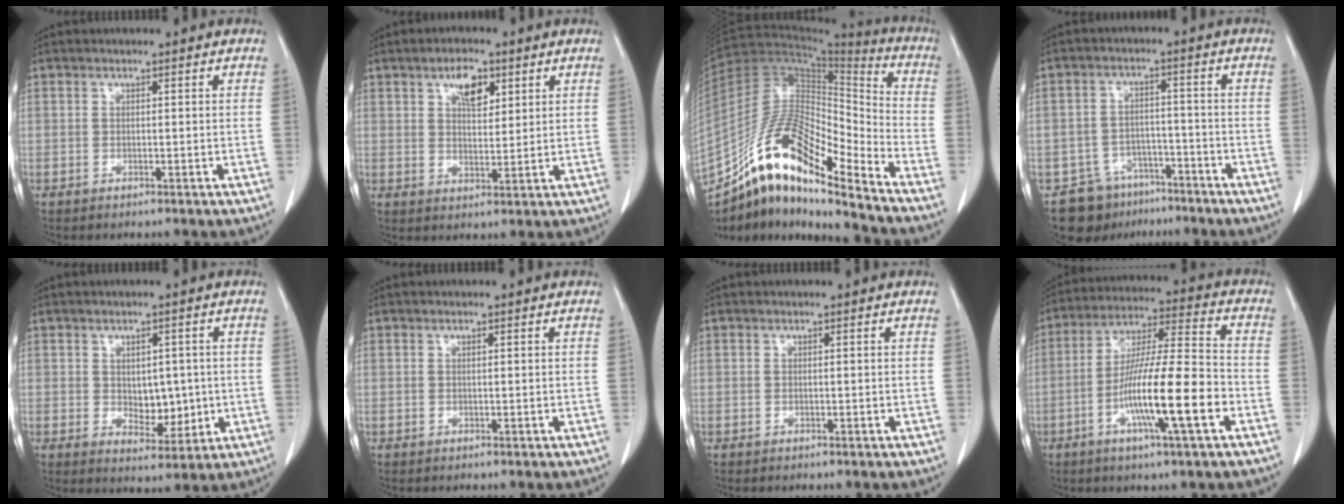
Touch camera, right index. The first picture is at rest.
{"total": 5.4, "force": [2.8, 2.5, 3.9], "torque": [-0.068, 0.004, 0.048]}
{"total": 18.5, "force": [-13.5, 4.0, 12.0], "torque": [-0.231, 0.029, -0.244]}
{"total": 8.6, "force": [-6.5, 5.6, 0.8], "torque": [-0.008, 0.026, -0.098]}
{"total": 5.6, "force": [0.0, 3.4, 4.4], "torque": [-0.058, -0.003, 0.014]}
{"total": 0.0}
{"total": 0.0}
{"total": 14.6, "force": [-5.1, 0.6, 13.7], "torque": [-0.246, -0.004, -0.092]}